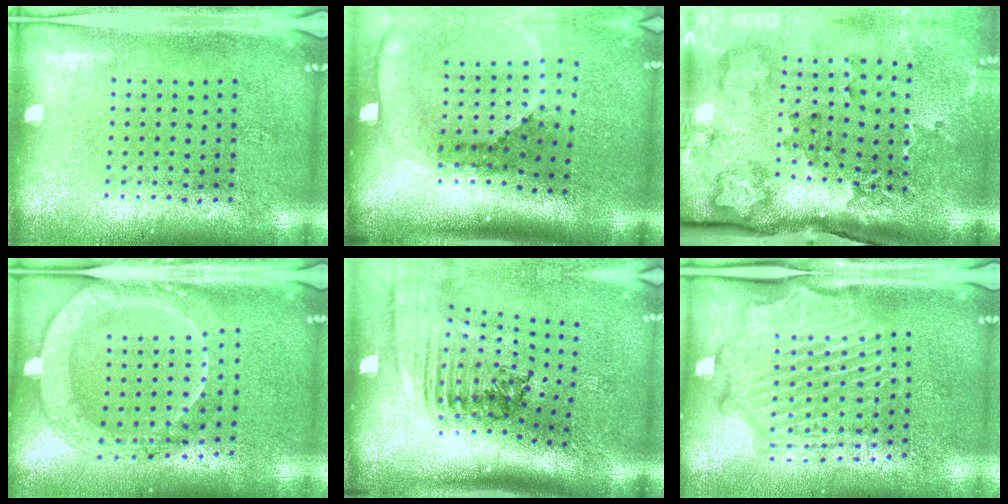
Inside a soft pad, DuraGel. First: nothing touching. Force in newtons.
{"total": 2.5, "press": 1.7, "slide": 1.8}
{"total": 3.0, "press": 2.2, "slide": 2.0}
{"total": 2.0, "press": 1.9, "slide": 0.6}
{"total": 2.6, "press": 1.8, "slide": 1.8}
{"total": 2.1, "press": 2.1, "slide": 0.4}